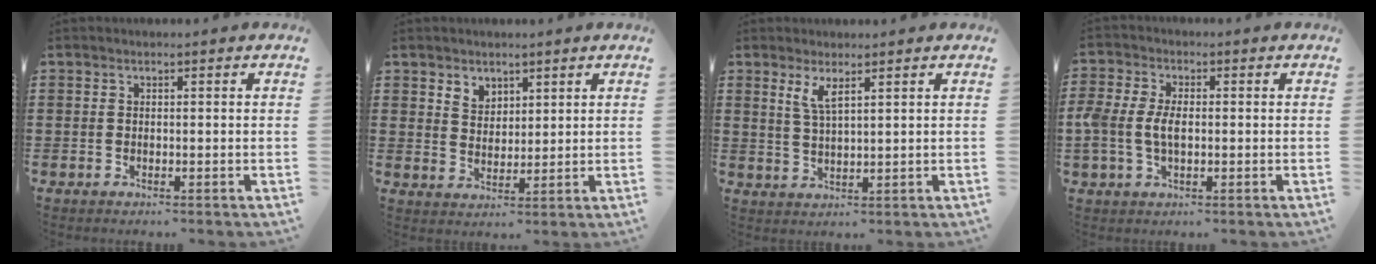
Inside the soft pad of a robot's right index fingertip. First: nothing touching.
{"total": 3.4, "force": [2.6, 2.2, 0.3], "torque": [-0.016, 0.006, 0.049]}
{"total": 3.1, "force": [2.0, 0.7, 2.3], "torque": [-0.051, 0.003, 0.035]}
{"total": 4.8, "force": [-0.5, 2.8, 3.8], "torque": [-0.102, -0.003, -0.017]}